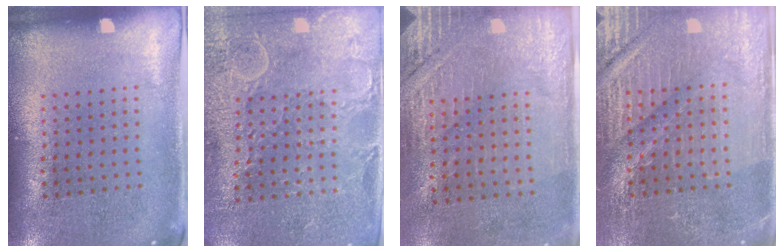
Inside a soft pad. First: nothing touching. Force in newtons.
{"total": 2.9, "press": 2.9, "slide": 0.4}
{"total": 2.8, "press": 2.6, "slide": 0.9}
{"total": 4.3, "press": 4.1, "slide": 1.1}